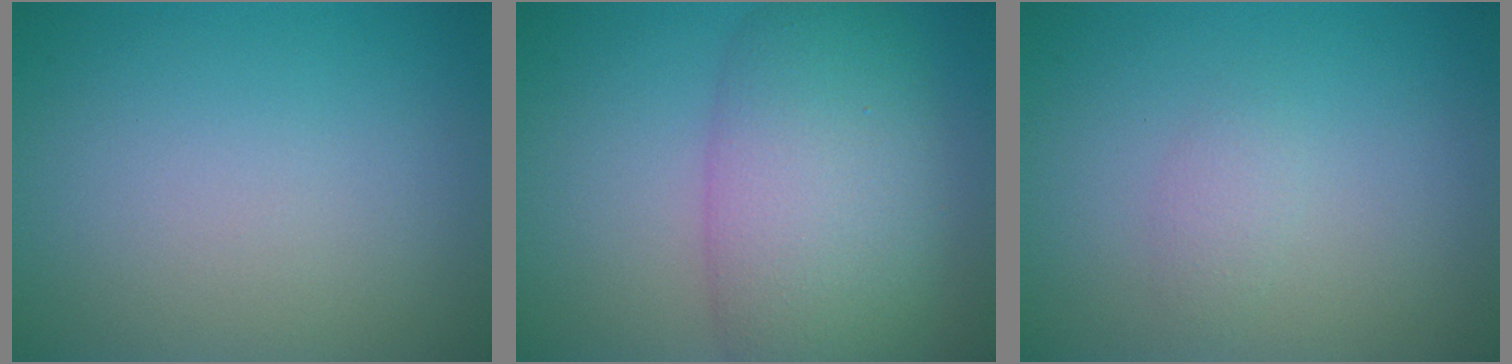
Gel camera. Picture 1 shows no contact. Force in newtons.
{"total": 8.6, "press": 8.6, "slide": 0.3}
{"total": 1.2, "press": 1.2, "slide": 0.0}